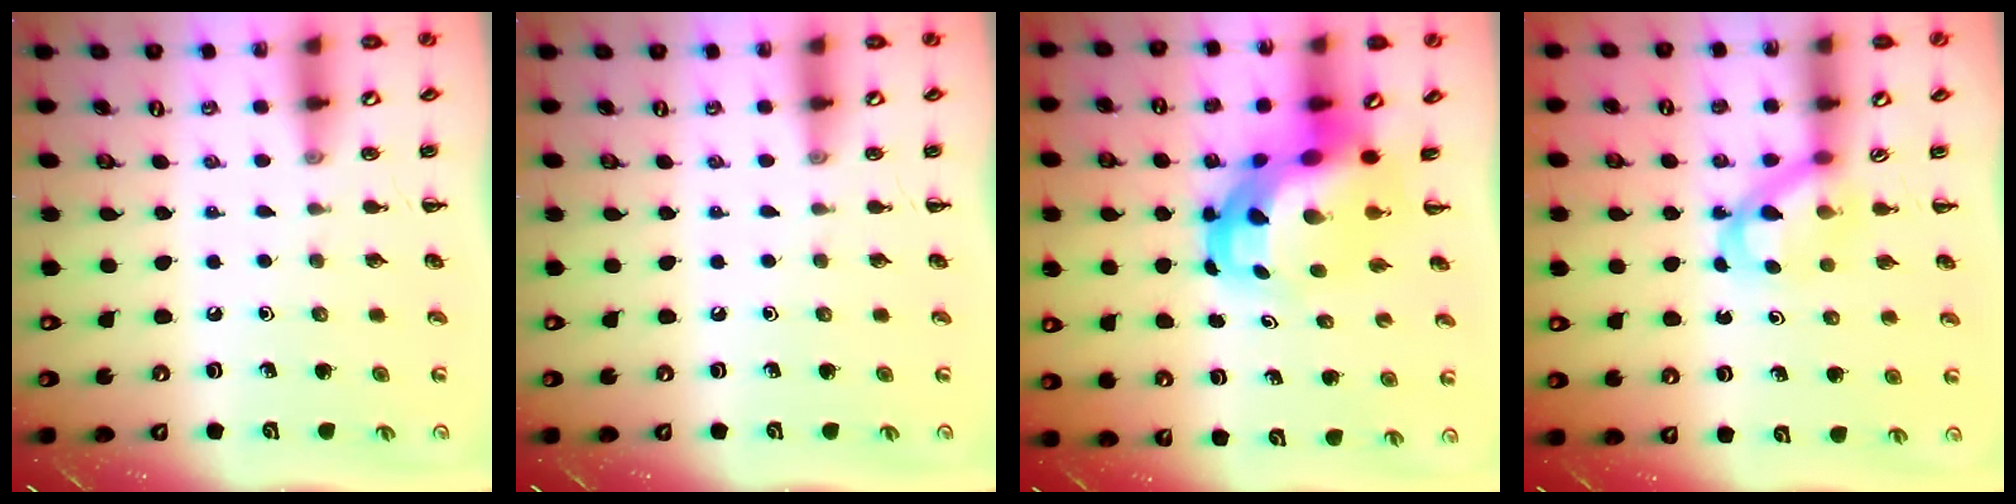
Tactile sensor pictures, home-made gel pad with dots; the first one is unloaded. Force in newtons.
{"total": 0.0}
{"total": 8.8, "press": 8.5, "slide": 2.3}
{"total": 4.7, "press": 4.7, "slide": 0.6}